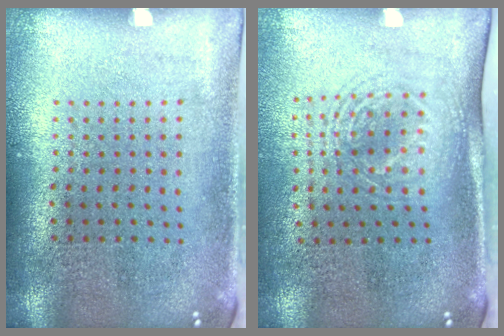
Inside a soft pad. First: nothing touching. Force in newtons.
{"total": 1.7, "press": 1.3, "slide": 1.1}